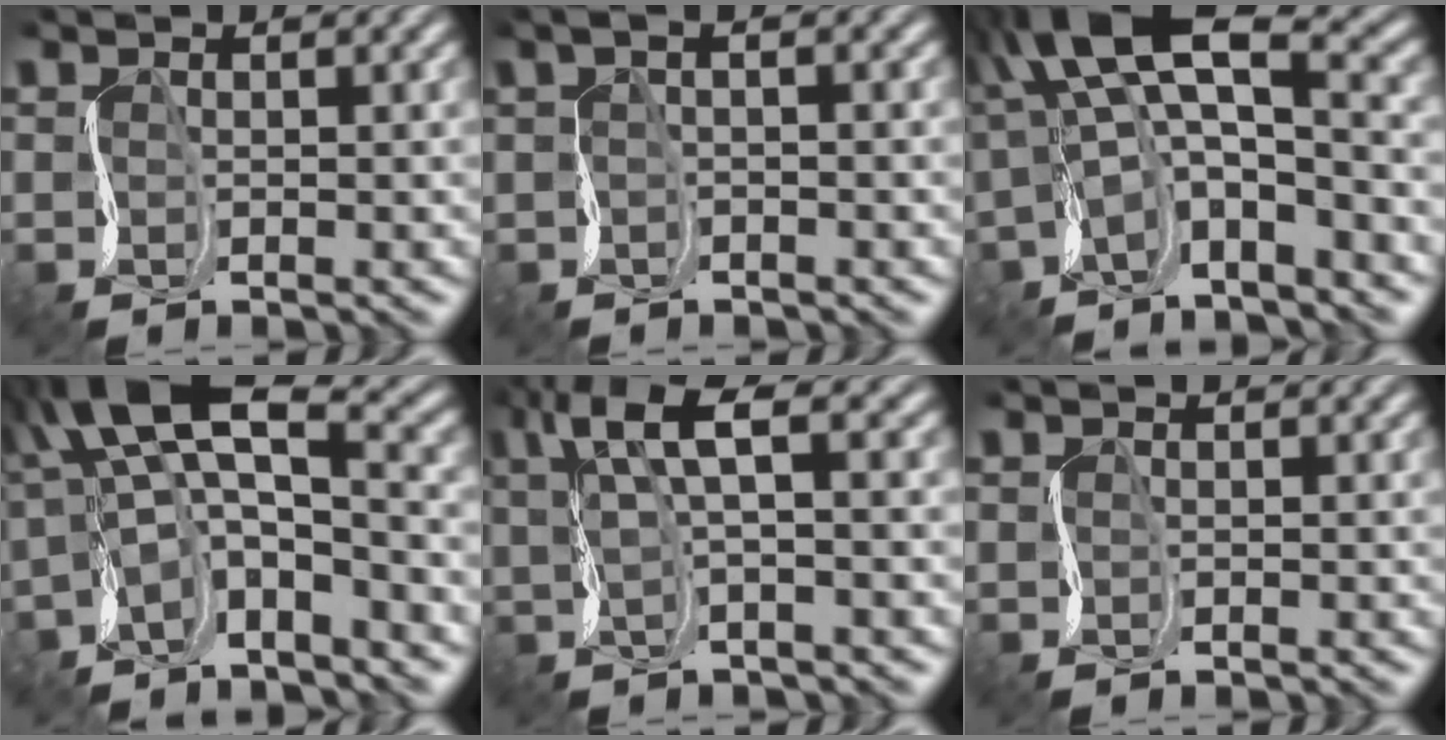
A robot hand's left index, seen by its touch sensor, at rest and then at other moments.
{"total": 2.2, "force": [0.6, 0.9, 1.9], "torque": [-0.035, 0.015, 0.000]}
{"total": 7.8, "force": [0.0, 2.6, 7.4], "torque": [-0.130, 0.016, -0.015]}
{"total": 7.4, "force": [-0.8, 2.5, 6.9], "torque": [-0.120, 0.019, -0.032]}
{"total": 4.9, "force": [1.6, 1.2, 4.5], "torque": [-0.089, 0.015, 0.030]}
{"total": 0.0}